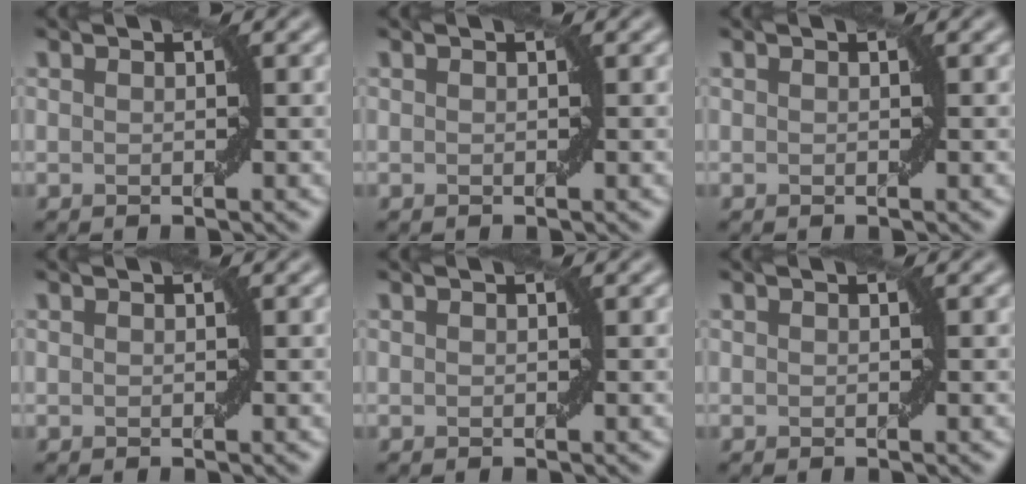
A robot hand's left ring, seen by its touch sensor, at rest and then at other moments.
{"total": 0.0}
{"total": 0.0}
{"total": 0.0}
{"total": 0.0}
{"total": 0.0}